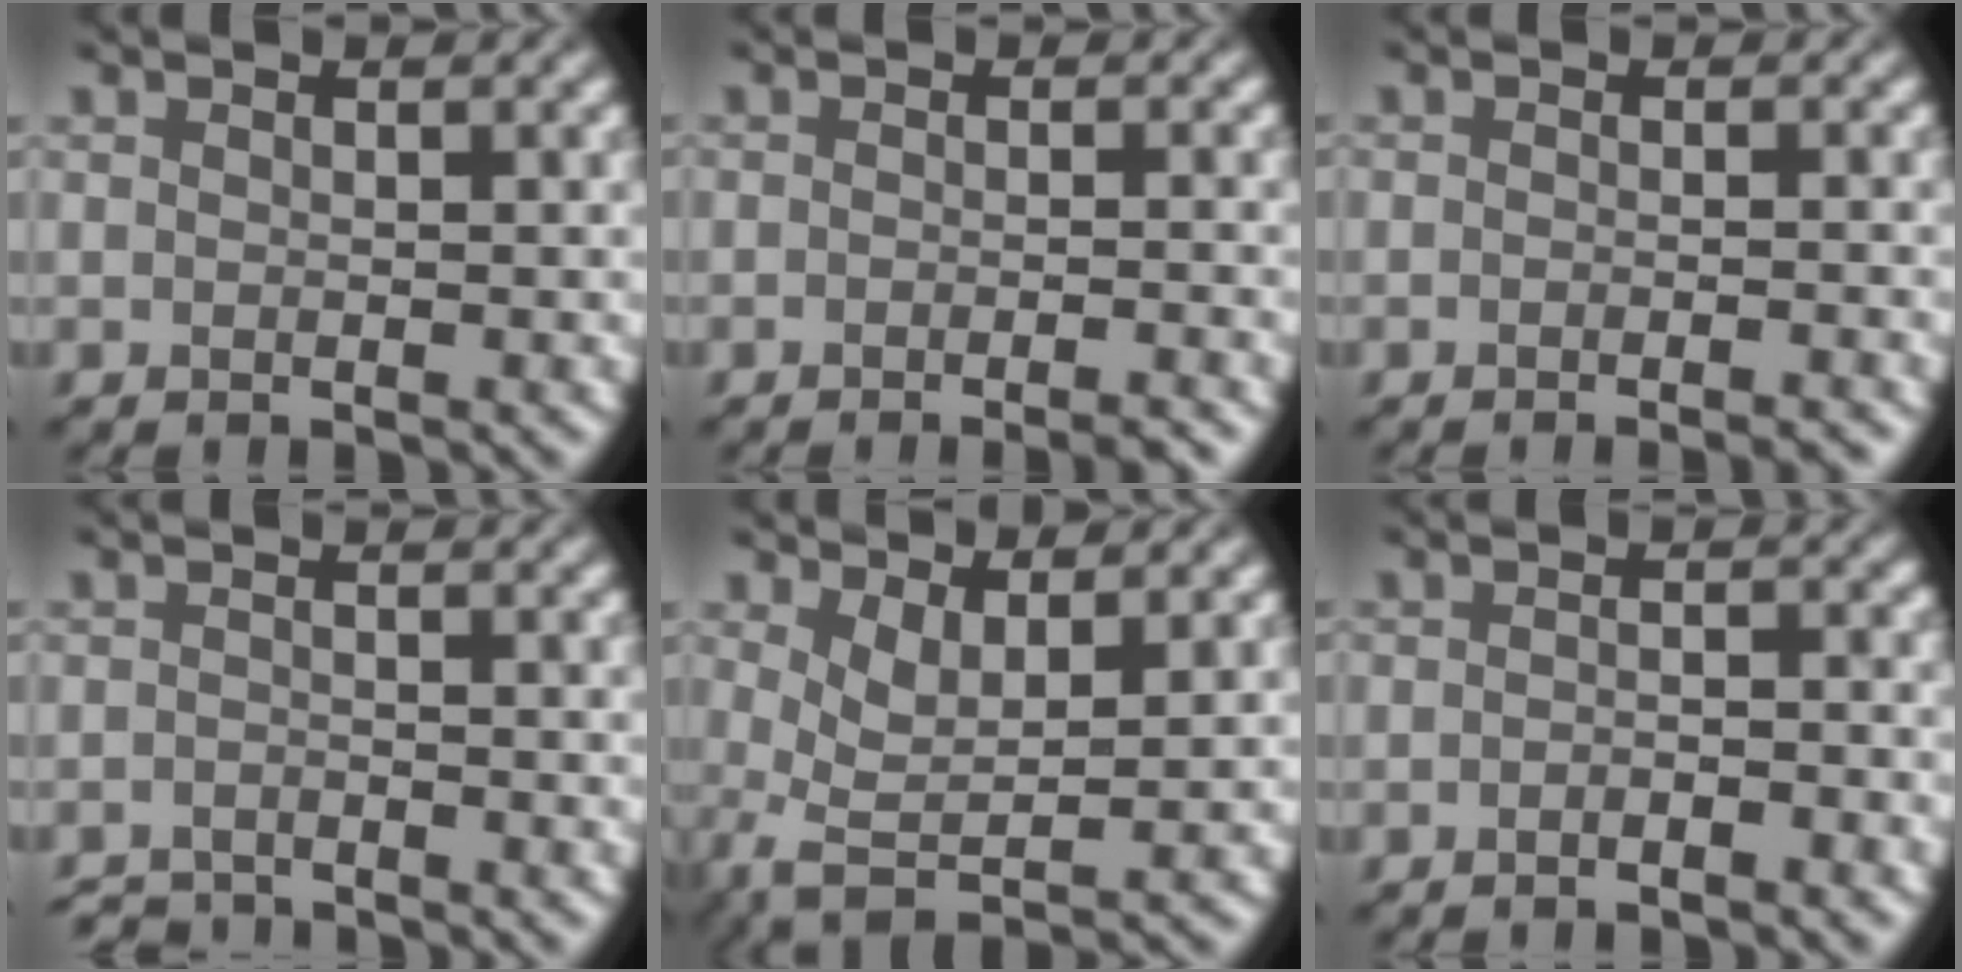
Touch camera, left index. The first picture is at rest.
{"total": 2.2, "force": [-1.5, 0.3, 1.5], "torque": [-0.012, -0.004, -0.029]}
{"total": 1.6, "force": [-1.2, 0.2, 1.0], "torque": [-0.006, -0.004, -0.024]}
{"total": 2.3, "force": [-2.3, 0.1, 0.0], "torque": [0.002, -0.006, -0.046]}
{"total": 3.0, "force": [0.3, 1.0, 2.8], "torque": [-0.060, -0.008, 0.004]}
{"total": 1.9, "force": [-1.5, 0.4, 1.1], "torque": [-0.018, 0.001, -0.028]}